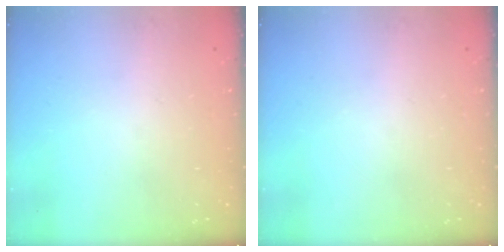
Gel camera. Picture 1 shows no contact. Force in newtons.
{"total": 0.0}